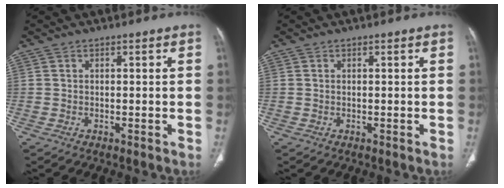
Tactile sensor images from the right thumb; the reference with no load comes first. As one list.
[{"total": 0.0}]